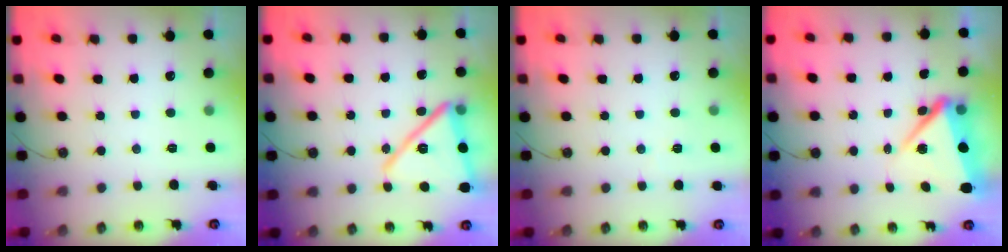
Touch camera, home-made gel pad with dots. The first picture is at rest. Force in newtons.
{"total": 18.7, "press": 18.4, "slide": 3.3}
{"total": 2.7, "press": 2.5, "slide": 1.1}
{"total": 7.7, "press": 7.5, "slide": 1.6}